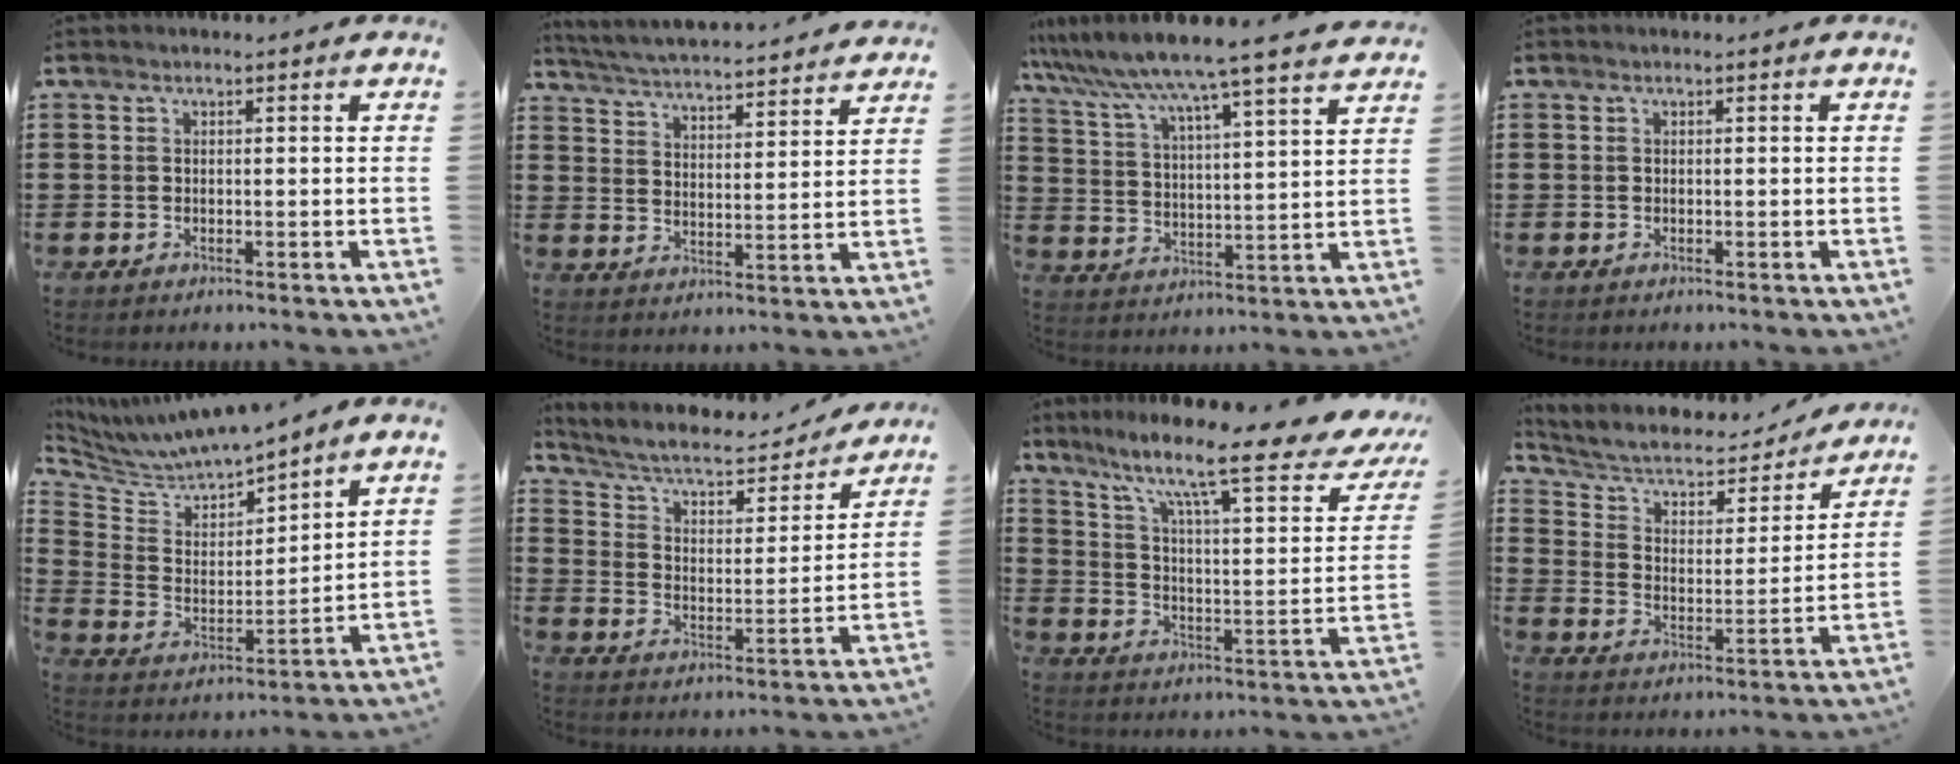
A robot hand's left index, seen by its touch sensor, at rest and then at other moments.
{"total": 4.4, "force": [4.3, -0.7, 0.6], "torque": [-0.034, -0.038, 0.070]}
{"total": 6.7, "force": [6.2, -1.1, 2.4], "torque": [-0.075, -0.051, 0.097]}
{"total": 0.0}
{"total": 5.4, "force": [5.4, 0.2, 0.0], "torque": [-0.036, -0.050, 0.089]}
{"total": 6.5, "force": [5.8, 1.5, 2.6], "torque": [-0.078, -0.034, 0.096]}
{"total": 14.2, "force": [9.7, 2.3, 10.2], "torque": [-0.191, -0.060, 0.149]}
{"total": 5.5, "force": [4.4, 2.4, 2.2], "torque": [-0.068, -0.026, 0.070]}